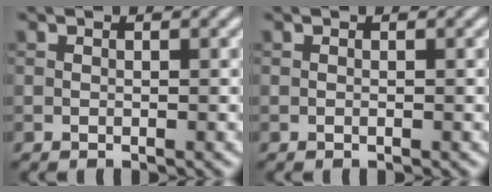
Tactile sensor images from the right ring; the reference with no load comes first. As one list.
[{"total": 0.0}]